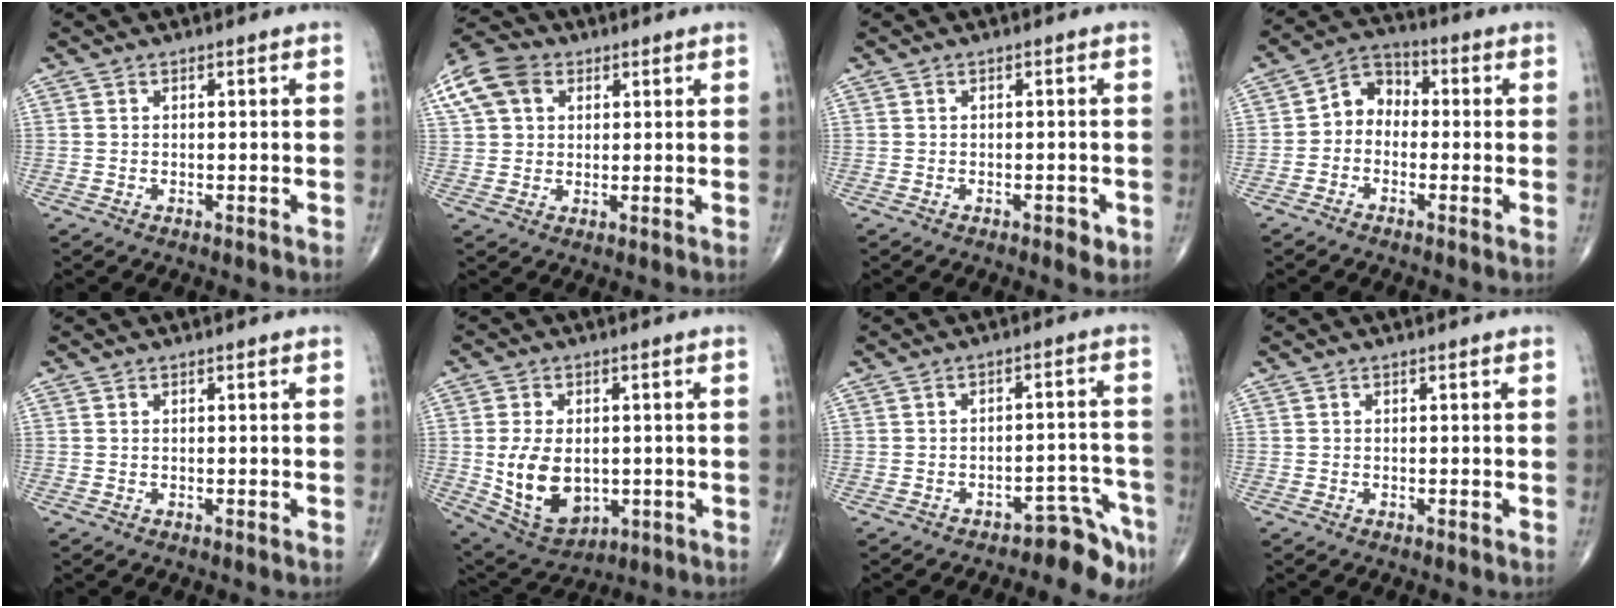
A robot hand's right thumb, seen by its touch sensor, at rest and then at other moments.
{"total": 10.3, "force": [4.0, 7.5, 5.8], "torque": [-0.114, 0.015, 0.070]}
{"total": 2.0, "force": [-0.8, 1.0, 1.5], "torque": [-0.017, 0.000, -0.009]}
{"total": 6.2, "force": [-0.9, 5.0, 3.5], "torque": [-0.032, 0.028, -0.039]}
{"total": 0.0}
{"total": 12.7, "force": [-0.9, 8.5, 9.4], "torque": [-0.146, -0.005, 0.007]}
{"total": 6.5, "force": [-5.0, 2.5, 3.3], "torque": [-0.021, 0.062, -0.066]}
{"total": 0.0}